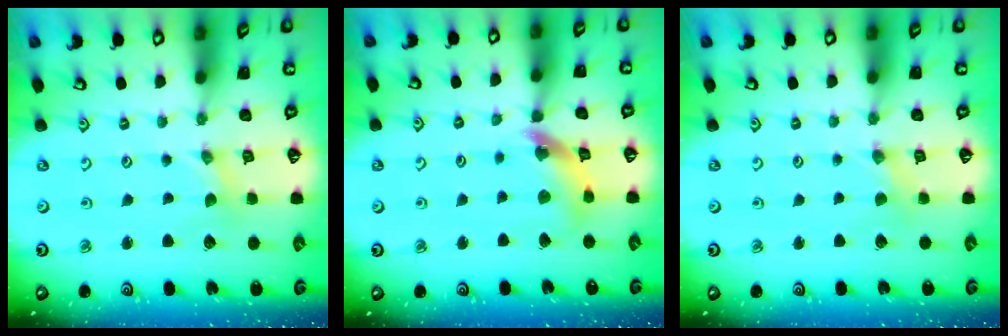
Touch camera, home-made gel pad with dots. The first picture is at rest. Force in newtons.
{"total": 11.5, "press": 11.4, "slide": 1.1}
{"total": 1.7, "press": 1.6, "slide": 0.4}